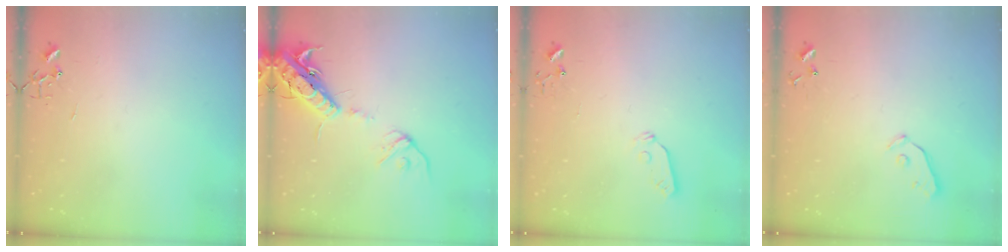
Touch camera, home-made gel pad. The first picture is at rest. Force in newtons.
{"total": 16.3, "press": 16.0, "slide": 3.3}
{"total": 4.6, "press": 4.6, "slide": 0.3}
{"total": 3.8, "press": 3.8, "slide": 0.4}